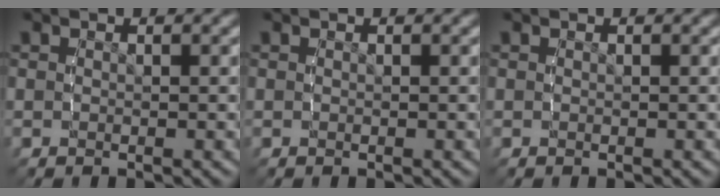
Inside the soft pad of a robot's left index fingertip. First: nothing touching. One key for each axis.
{"total": 0.0}
{"total": 0.0}